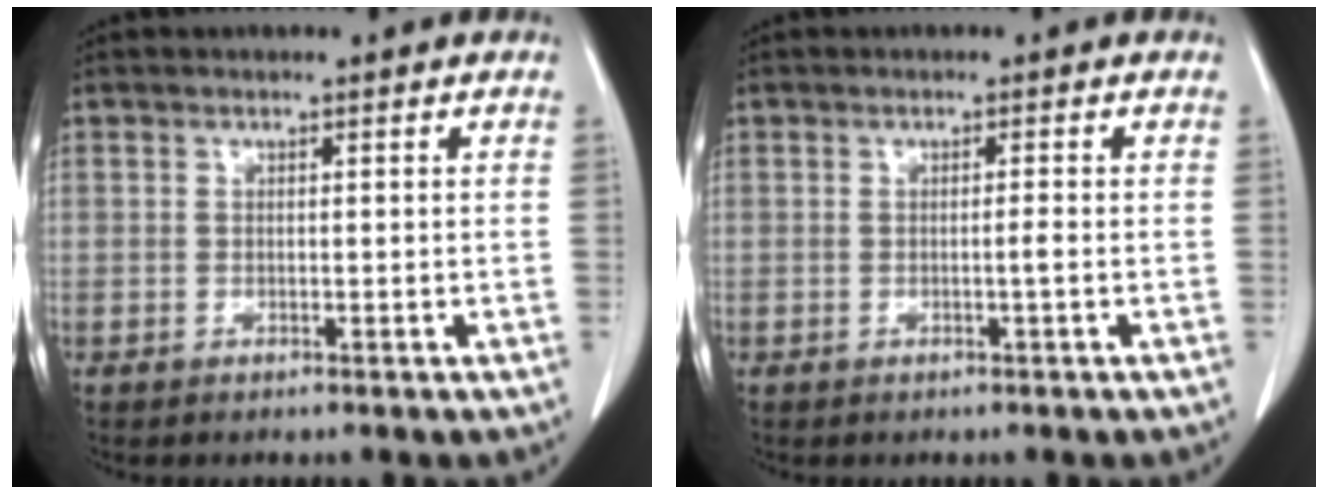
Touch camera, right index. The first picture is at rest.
{"total": 1.0, "force": [-0.3, -0.2, 0.9], "torque": [-0.014, -0.001, -0.005]}